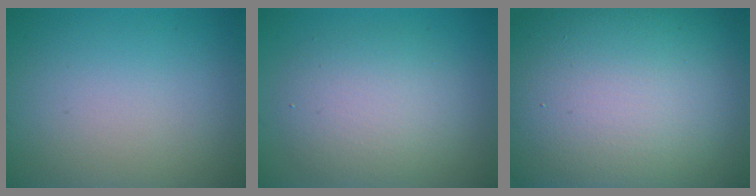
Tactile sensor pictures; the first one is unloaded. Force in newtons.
{"total": 4.8, "press": 4.8, "slide": 0.4}
{"total": 23.1, "press": 23.1, "slide": 1.2}